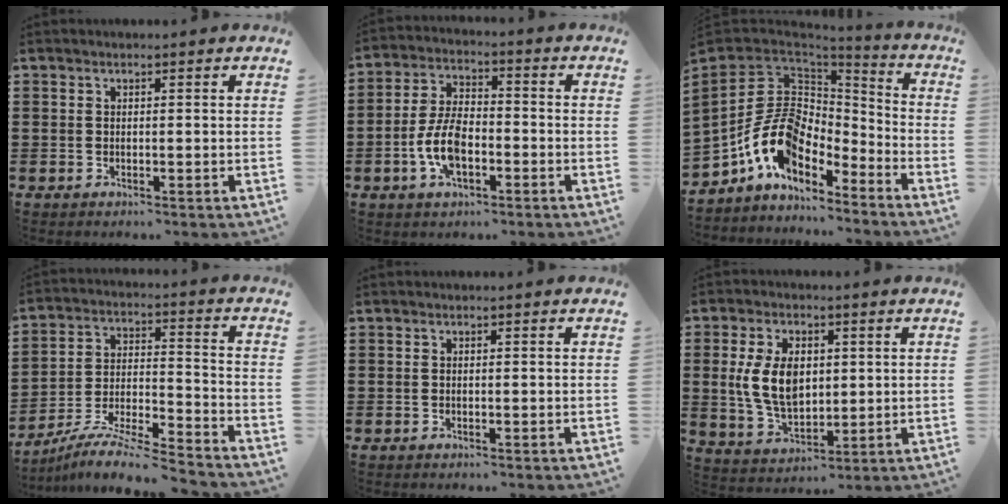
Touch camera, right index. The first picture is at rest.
{"total": 7.7, "force": [-2.5, 3.9, 6.2], "torque": [-0.146, 0.002, -0.054]}
{"total": 13.0, "force": [-4.1, 8.9, 8.6], "torque": [-0.202, 0.017, -0.080]}
{"total": 8.3, "force": [-7.9, -0.3, 2.7], "torque": [-0.055, -0.005, -0.160]}
{"total": 0.0}
{"total": 8.8, "force": [1.4, 5.4, 6.8], "torque": [-0.150, 0.007, 0.021]}